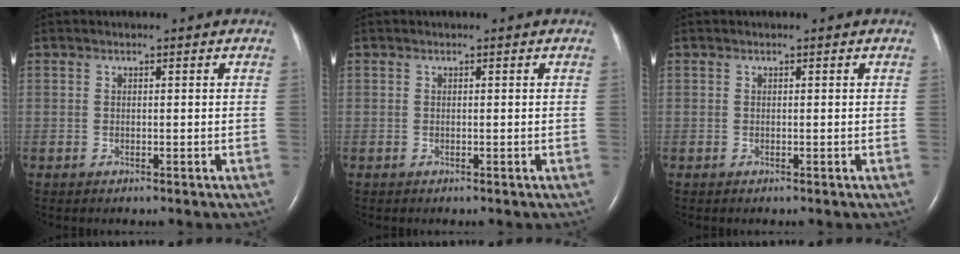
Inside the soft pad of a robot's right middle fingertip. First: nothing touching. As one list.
[{"total": 0.0}, {"total": 0.0}]